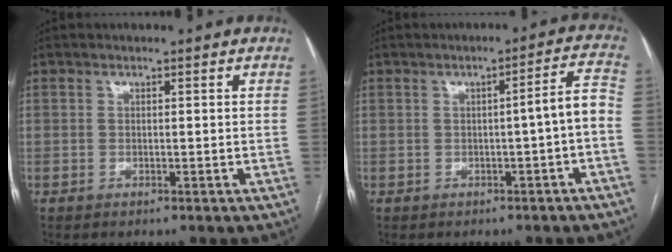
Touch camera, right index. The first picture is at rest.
{"total": 4.5, "force": [-1.3, -0.1, 4.3], "torque": [-0.049, 0.015, -0.017]}